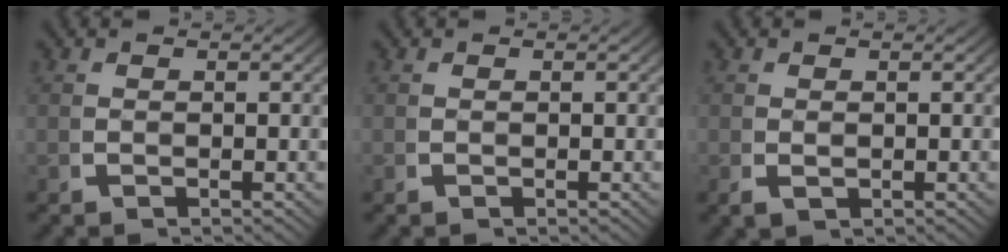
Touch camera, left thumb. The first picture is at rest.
{"total": 0.0}
{"total": 1.0, "force": [0.0, 0.8, 0.7], "torque": [-0.022, -0.010, 0.009]}